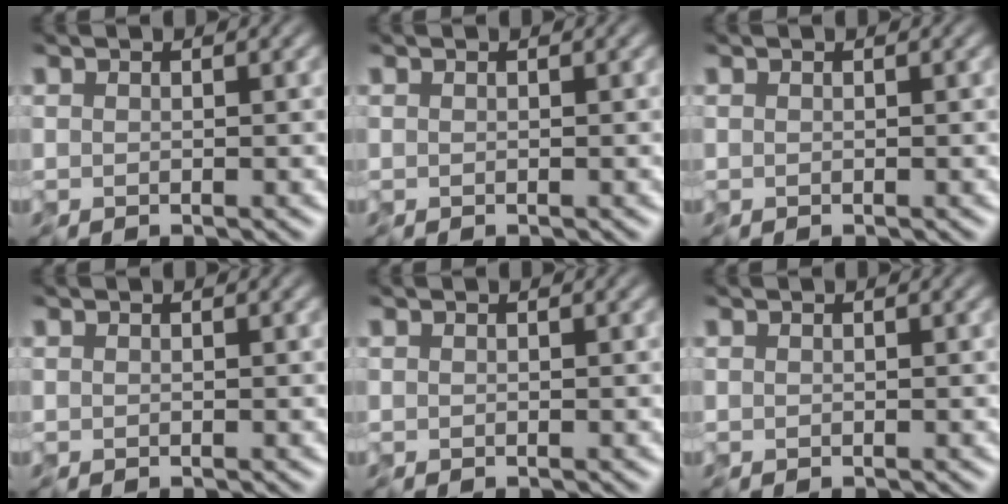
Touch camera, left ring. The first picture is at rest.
{"total": 0.0}
{"total": 0.0}
{"total": 0.0}
{"total": 0.0}
{"total": 0.0}